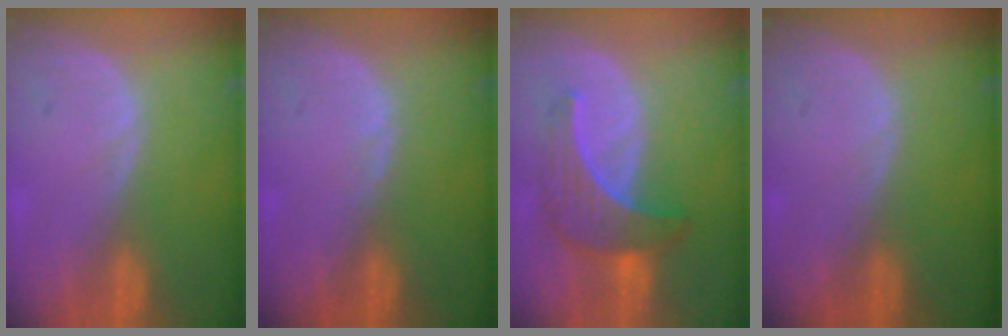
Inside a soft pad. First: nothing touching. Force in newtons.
{"total": 0.6, "press": 0.5, "slide": 0.3}
{"total": 7.0, "press": 6.9, "slide": 1.4}
{"total": 0.0}